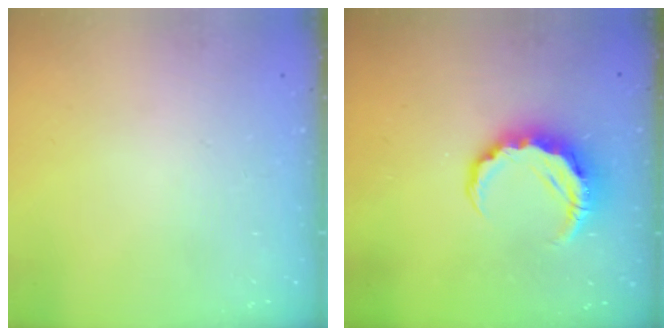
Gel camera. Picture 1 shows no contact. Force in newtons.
{"total": 8.2, "press": 8.1, "slide": 1.2}